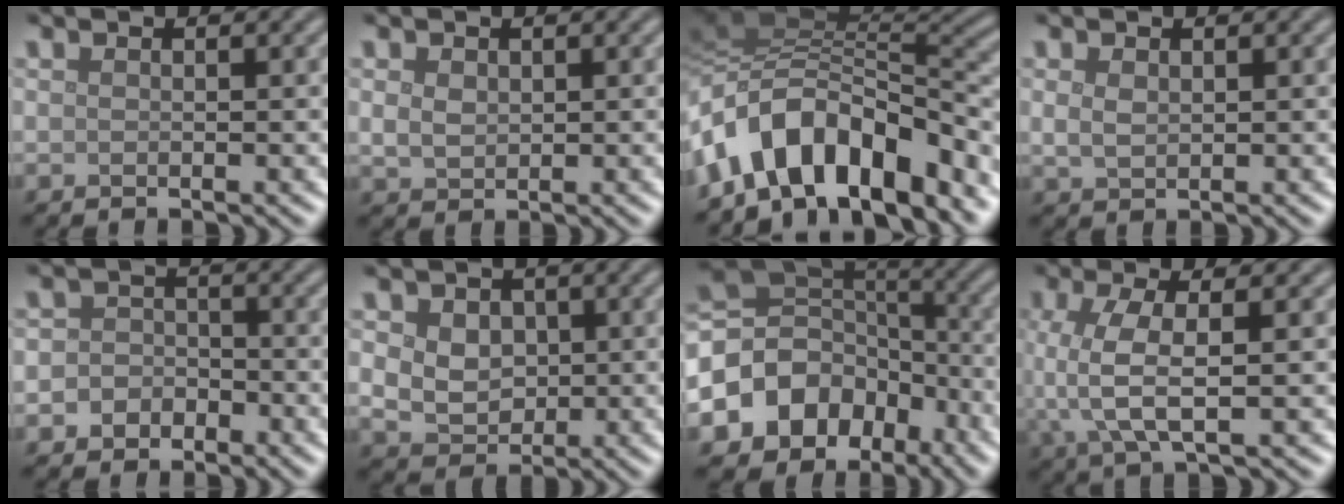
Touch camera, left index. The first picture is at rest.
{"total": 1.7, "force": [0.5, 1.3, 1.0], "torque": [-0.022, -0.001, 0.012]}
{"total": 11.1, "force": [-5.5, 5.6, 7.9], "torque": [-0.116, 0.027, -0.106]}
{"total": 1.5, "force": [0.5, 1.0, 1.0], "torque": [-0.024, -0.002, 0.013]}
{"total": 2.9, "force": [-1.3, 2.4, 0.9], "torque": [0.015, 0.007, -0.039]}
{"total": 6.1, "force": [1.5, 4.8, 3.4], "torque": [-0.057, 0.024, 0.010]}
{"total": 10.2, "force": [-4.7, 8.1, 3.9], "torque": [-0.088, 0.009, -0.092]}
{"total": 5.0, "force": [-0.2, 1.9, 4.7], "torque": [-0.112, 0.000, -0.005]}